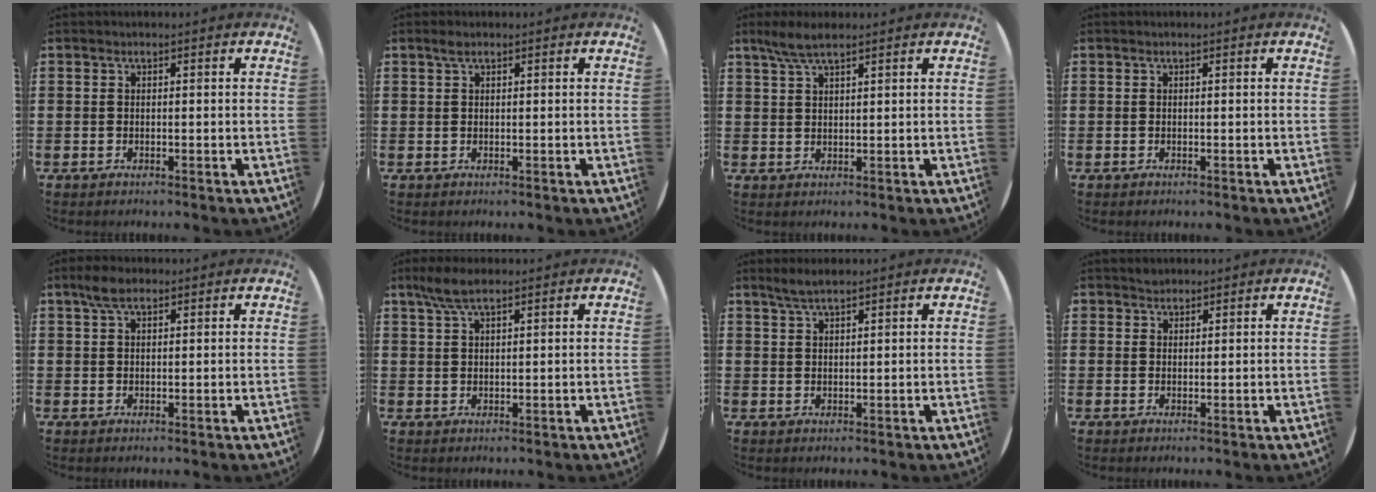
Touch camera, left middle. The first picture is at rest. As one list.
[{"total": 0.9, "force": [0.6, 0.3, 0.6], "torque": [-0.012, 0.003, 0.011]}, {"total": 3.6, "force": [2.7, 0.6, 2.3], "torque": [-0.050, 0.003, 0.049]}, {"total": 0.0}, {"total": 3.1, "force": [2.1, 1.3, 1.9], "torque": [-0.034, 0.003, 0.036]}, {"total": 4.1, "force": [2.9, 1.0, 2.7], "torque": [-0.058, 0.005, 0.052]}, {"total": 2.5, "force": [2.1, 0.3, 1.3], "torque": [-0.029, 0.003, 0.037]}, {"total": 1.3, "force": [1.2, 0.4, -0.2], "torque": [0.010, -0.001, 0.023]}]